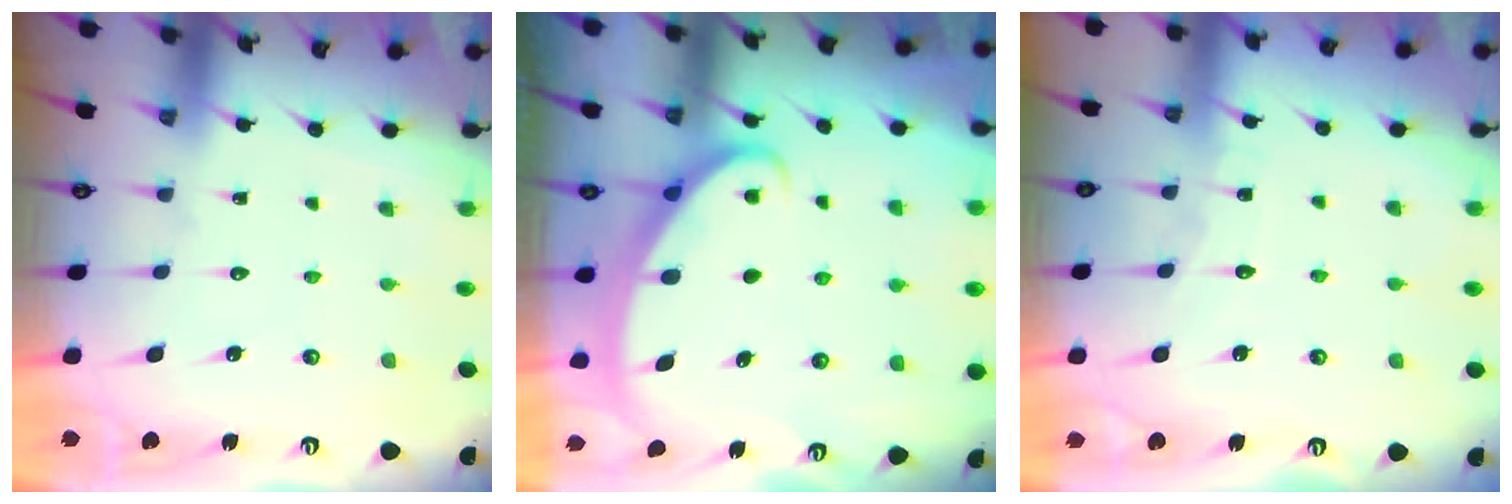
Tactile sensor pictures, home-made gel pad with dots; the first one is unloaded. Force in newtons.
{"total": 2.6, "press": 2.6, "slide": 0.4}
{"total": 6.1, "press": 6.1, "slide": 0.6}